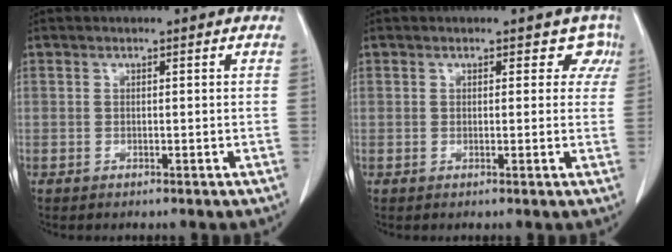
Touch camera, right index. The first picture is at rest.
{"total": 3.4, "force": [1.6, 2.2, 1.9], "torque": [-0.005, 0.015, 0.010]}